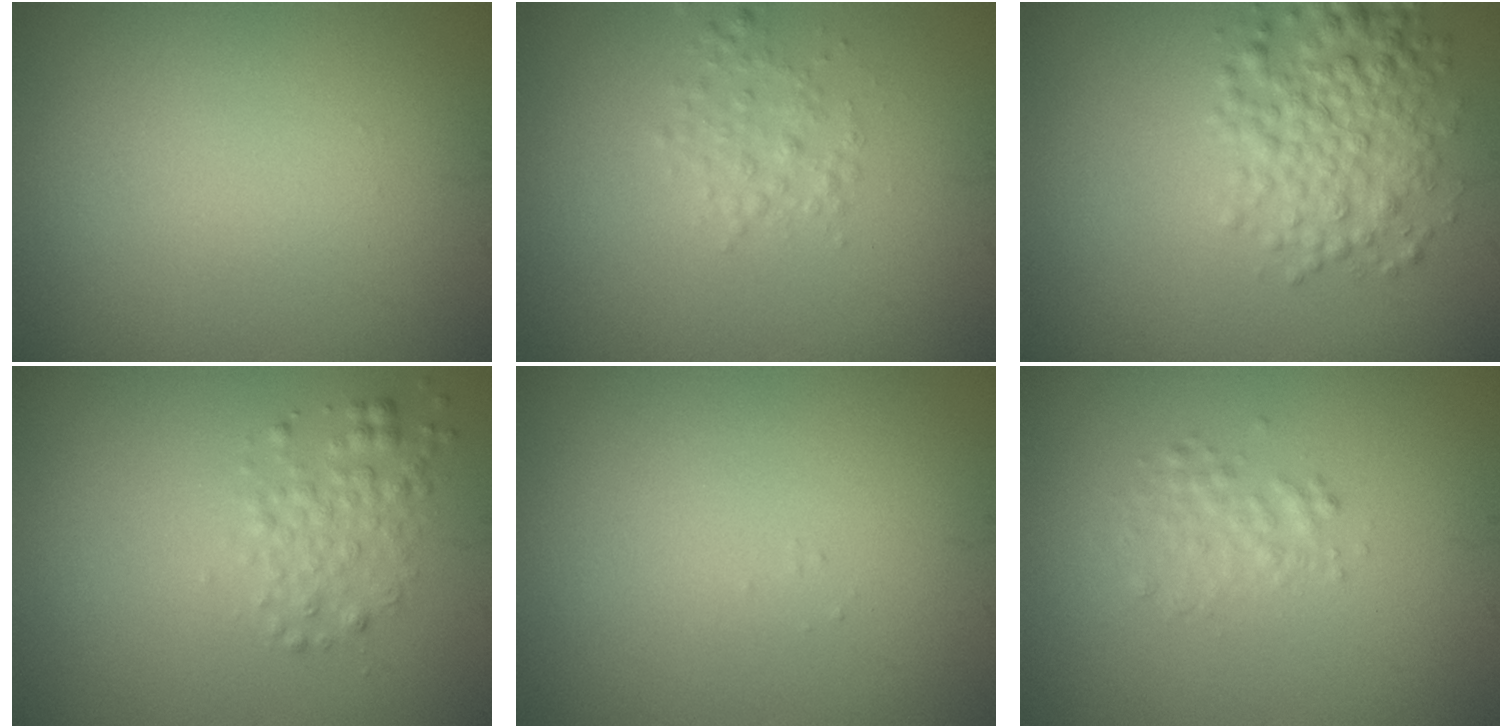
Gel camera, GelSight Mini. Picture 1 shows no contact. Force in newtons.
{"total": 1.7, "press": 1.7, "slide": 0.1}
{"total": 4.5, "press": 4.5, "slide": 0.1}
{"total": 2.2, "press": 2.2, "slide": 0.1}
{"total": 0.0}
{"total": 1.7, "press": 1.7, "slide": 0.1}